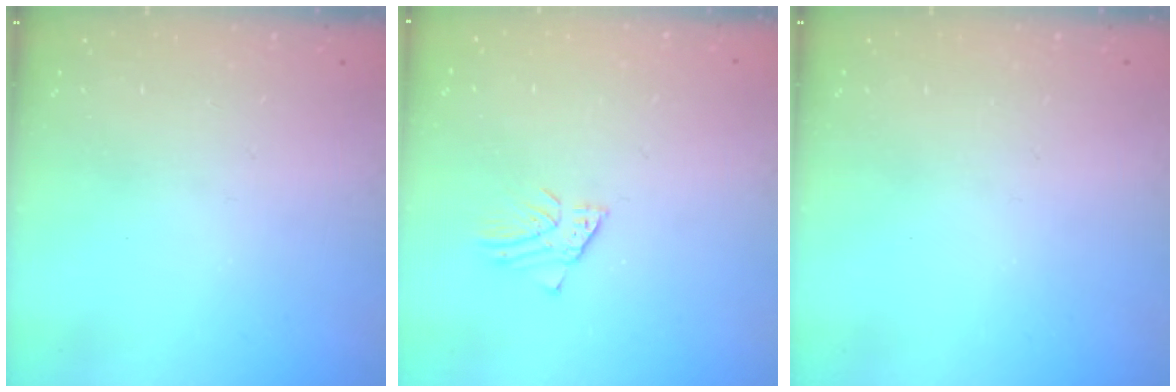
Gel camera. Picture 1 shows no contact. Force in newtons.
{"total": 1.6, "press": 1.6, "slide": 0.0}
{"total": 0.0}